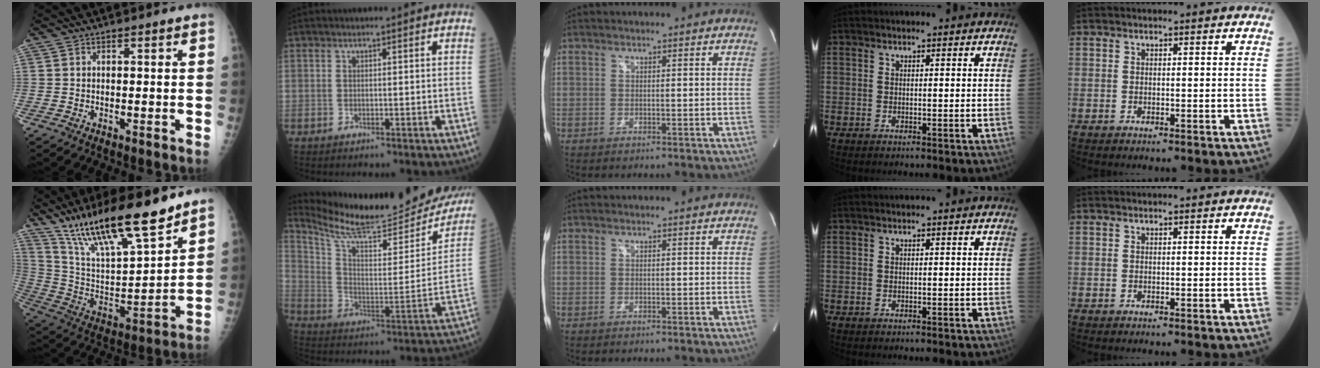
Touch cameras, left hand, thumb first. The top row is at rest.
{"thumb": {"total": 22.6, "force": [16.7, 4.8, 14.5], "torque": [-0.232, -0.067, 0.304]}, "index": {"total": 24.3, "force": [23.0, 3.7, 6.9], "torque": [-0.117, -0.085, 0.319]}}